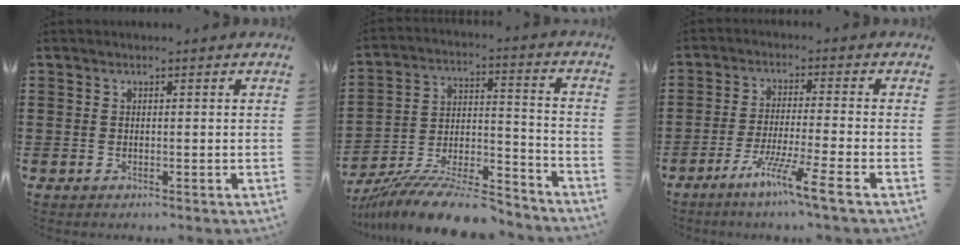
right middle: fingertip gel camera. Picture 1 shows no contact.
{"total": 12.7, "force": [-11.5, 1.2, 5.3], "torque": [-0.080, 0.031, -0.218]}
{"total": 7.3, "force": [-5.1, -0.4, 5.3], "torque": [-0.097, -0.010, -0.096]}